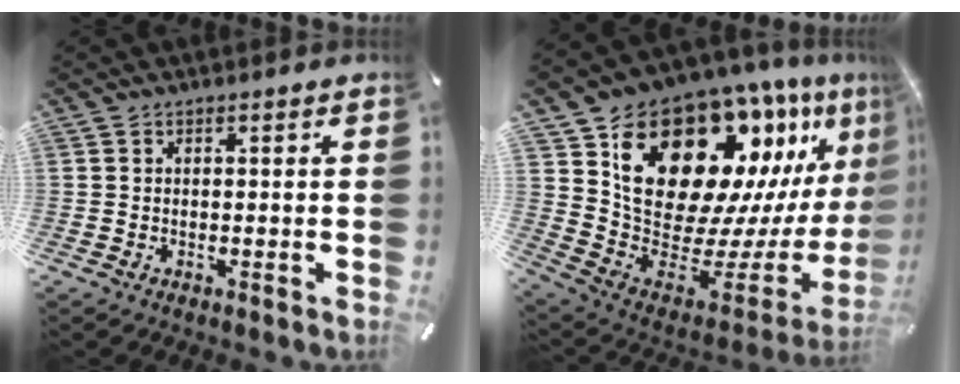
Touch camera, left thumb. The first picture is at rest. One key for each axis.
{"total": 23.2, "fx": 13.8, "fy": 12.9, "fz": 13.4, "tx": -0.218, "ty": -0.114, "tz": 0.254}